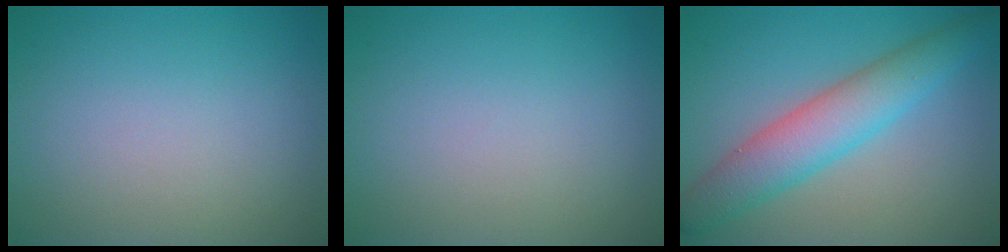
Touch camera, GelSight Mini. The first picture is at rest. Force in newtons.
{"total": 0.0}
{"total": 5.8, "press": 5.8, "slide": 0.3}